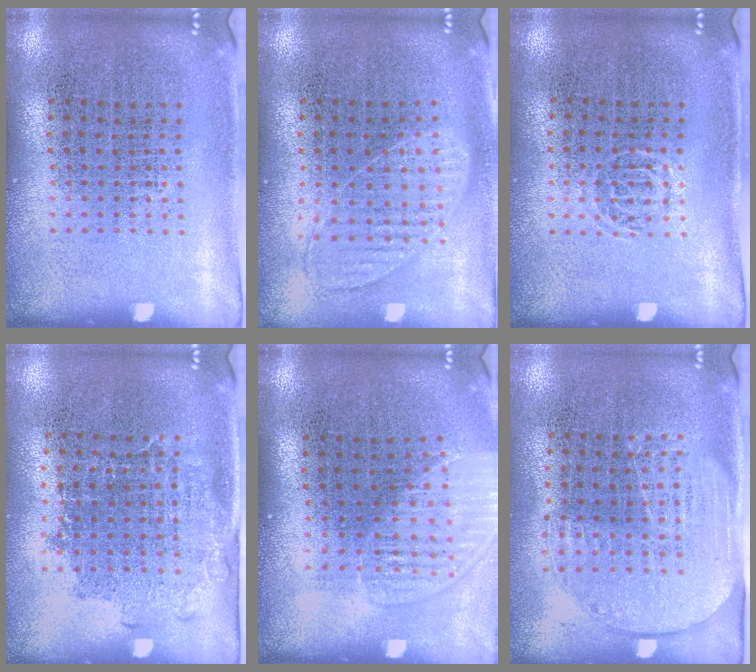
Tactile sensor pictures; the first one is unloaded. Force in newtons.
{"total": 0.9, "press": 0.9, "slide": 0.2}
{"total": 0.6, "press": 0.5, "slide": 0.4}
{"total": 1.3, "press": 1.1, "slide": 0.8}
{"total": 1.4, "press": 1.2, "slide": 0.7}
{"total": 1.6, "press": 1.4, "slide": 0.7}